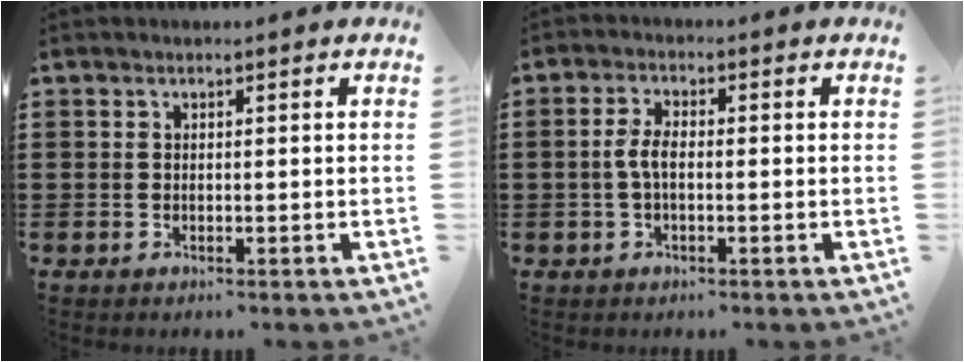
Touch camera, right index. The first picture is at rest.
{"total": 3.6, "force": [-0.5, 1.4, 3.2], "torque": [-0.082, -0.003, -0.017]}